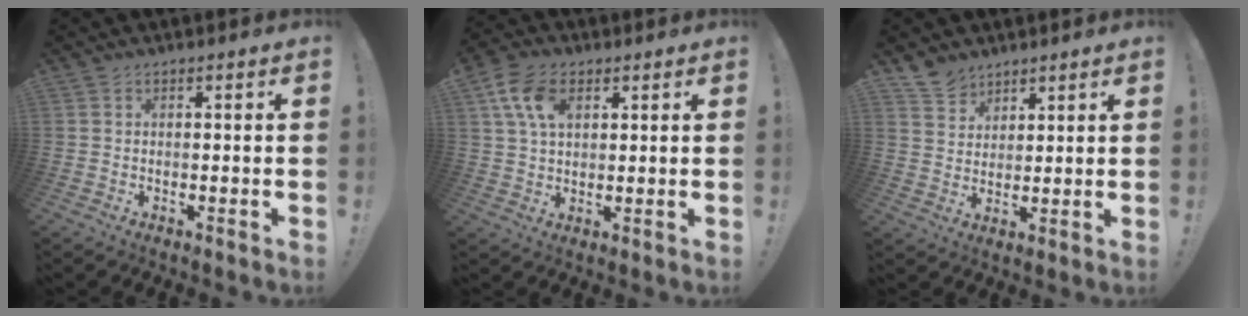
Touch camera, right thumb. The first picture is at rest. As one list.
[{"total": 11.0, "force": [4.4, 6.9, 7.5], "torque": [-0.147, 0.007, 0.086]}, {"total": 7.1, "force": [5.6, 4.2, 0.8], "torque": [-0.015, -0.042, 0.111]}]